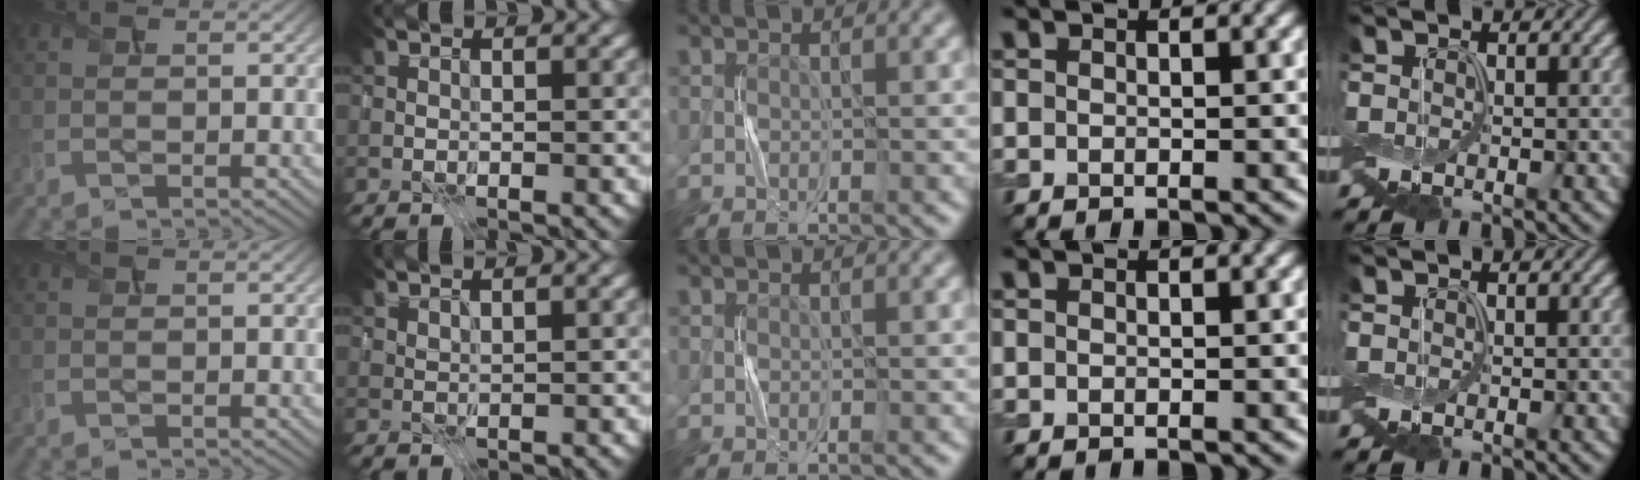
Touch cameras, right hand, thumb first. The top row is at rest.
{"index": {"total": 1.1, "force": [1.0, 0.0, 0.4], "torque": [-0.006, -0.003, 0.019]}}